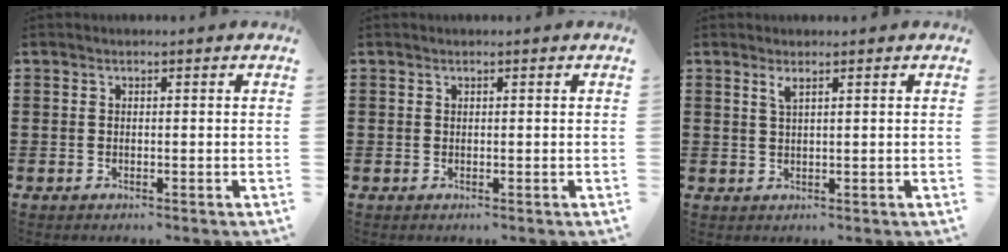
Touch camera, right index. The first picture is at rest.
{"total": 0.0}
{"total": 1.6, "force": [1.0, 0.2, 1.3], "torque": [-0.028, 0.001, 0.017]}